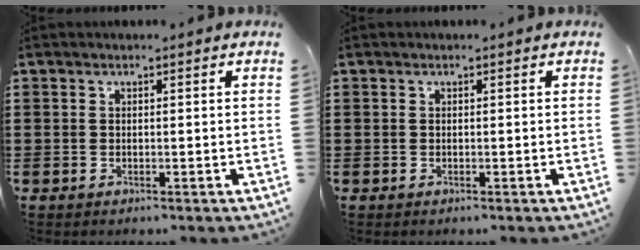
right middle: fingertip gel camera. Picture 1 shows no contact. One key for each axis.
{"total": 0.0}